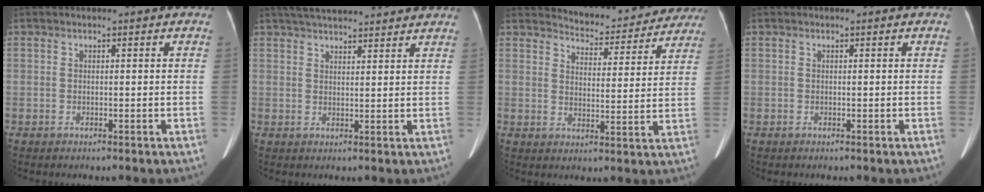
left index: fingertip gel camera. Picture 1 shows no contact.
{"total": 13.1, "force": [11.7, 1.8, 5.5], "torque": [-0.082, 0.040, 0.163]}
{"total": 13.8, "force": [13.3, 3.0, 2.1], "torque": [-0.007, -0.016, 0.154]}
{"total": 0.0}